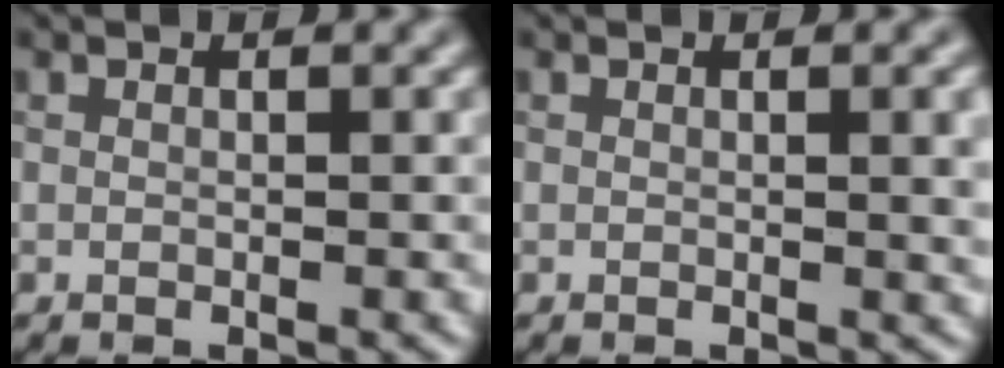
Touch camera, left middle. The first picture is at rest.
{"total": 2.6, "force": [0.5, 0.8, 2.4], "torque": [-0.024, 0.002, 0.004]}